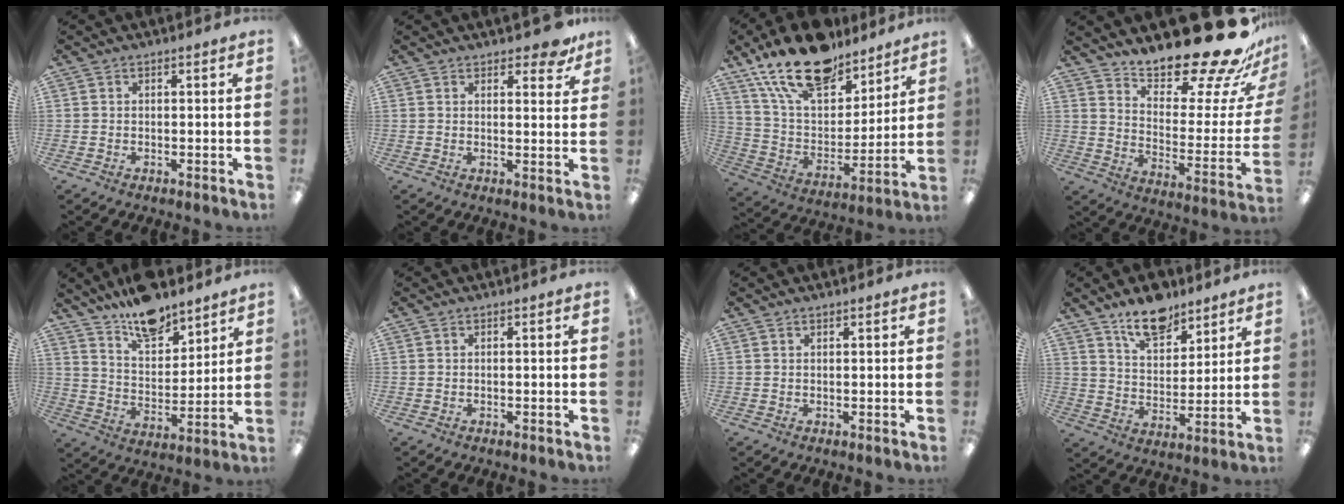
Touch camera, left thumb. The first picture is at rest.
{"total": 4.9, "force": [3.8, 1.9, 2.3], "torque": [-0.013, -0.024, 0.063]}
{"total": 20.5, "force": [15.6, 9.1, 9.7], "torque": [-0.184, -0.088, 0.279]}
{"total": 23.1, "force": [19.2, 4.7, 11.9], "torque": [-0.149, -0.155, 0.308]}
{"total": 12.3, "force": [10.6, 4.7, 4.0], "torque": [-0.066, -0.071, 0.195]}
{"total": 0.0}
{"total": 0.5, "force": [0.5, 0.1, 0.1], "torque": [-0.004, 0.000, 0.010]}
{"total": 11.8, "force": [9.4, 5.4, 4.8], "torque": [-0.066, -0.056, 0.169]}